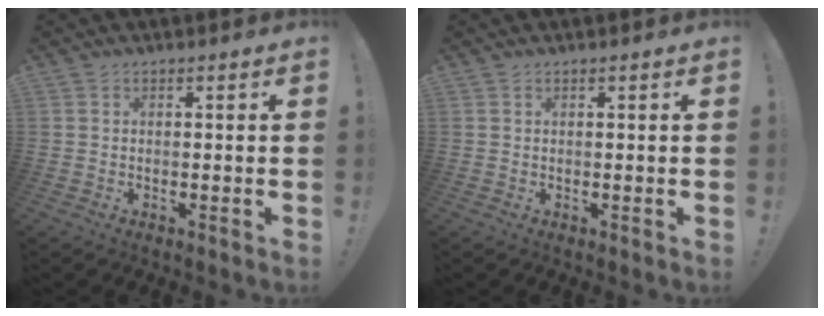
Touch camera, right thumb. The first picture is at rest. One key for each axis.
{"total": 0.0}